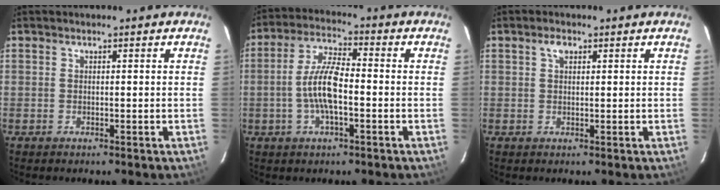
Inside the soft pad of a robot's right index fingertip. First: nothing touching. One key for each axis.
{"total": 8.3, "fx": -2.0, "fy": 2.2, "fz": 7.8, "tx": -0.159, "ty": 0.008, "tz": -0.040}
{"total": 1.8, "fx": 0.8, "fy": 1.1, "fz": 1.2, "tx": -0.021, "ty": 0.008, "tz": 0.014}